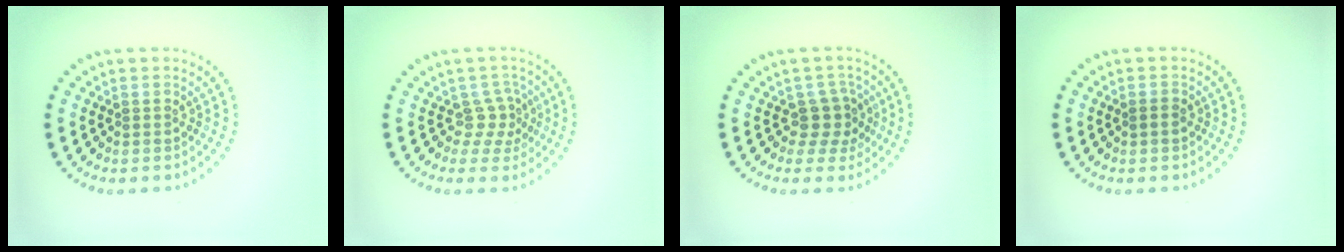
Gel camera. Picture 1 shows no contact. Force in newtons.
{"total": 2.3, "press": 1.6, "slide": 1.6}
{"total": 2.5, "press": 2.0, "slide": 1.6}
{"total": 1.0, "press": 1.0, "slide": 0.1}